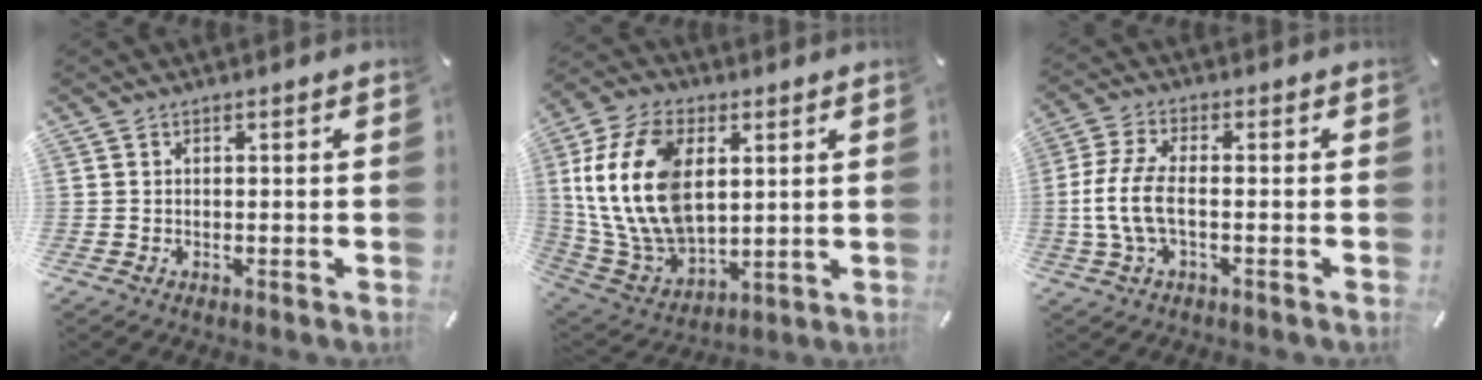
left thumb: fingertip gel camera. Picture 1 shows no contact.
{"total": 20.6, "force": [4.5, 13.6, 14.8], "torque": [-0.347, -0.002, 0.078]}
{"total": 9.0, "force": [-1.5, 3.9, 8.0], "torque": [-0.173, -0.008, -0.028]}